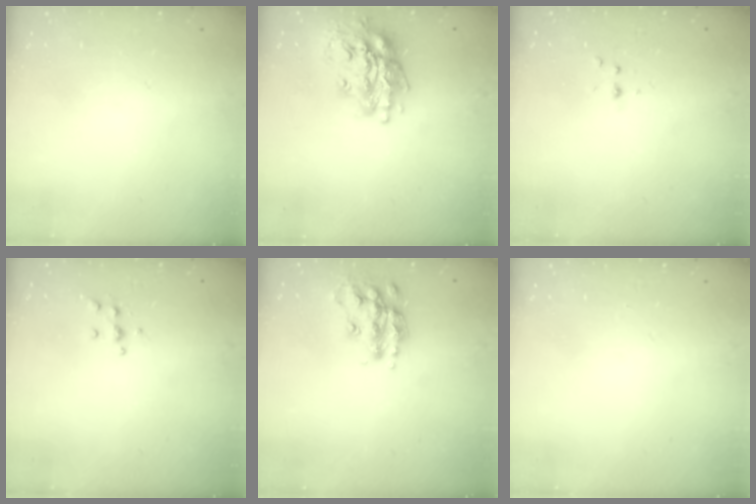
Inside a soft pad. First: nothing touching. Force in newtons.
{"total": 17.5, "press": 17.5, "slide": 0.9}
{"total": 3.1, "press": 2.7, "slide": 1.6}
{"total": 5.0, "press": 4.8, "slide": 1.0}
{"total": 14.7, "press": 14.7, "slide": 0.9}
{"total": 0.0}